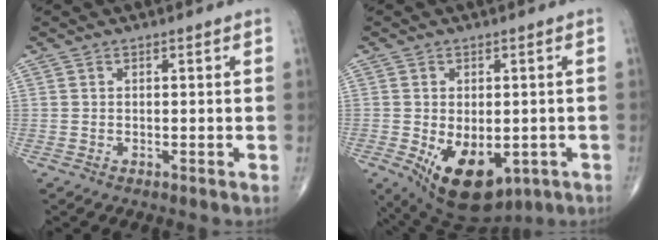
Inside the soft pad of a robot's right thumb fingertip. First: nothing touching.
{"total": 13.2, "force": [-4.2, 7.7, 9.8], "torque": [-0.142, -0.009, -0.043]}